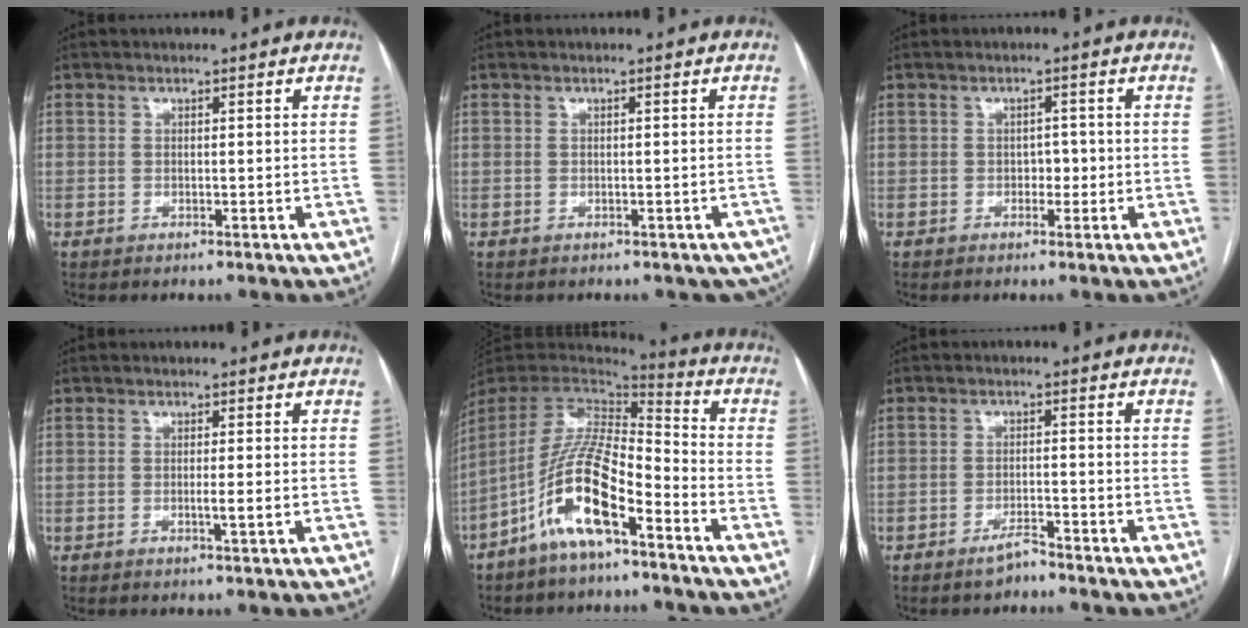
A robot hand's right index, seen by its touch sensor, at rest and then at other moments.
{"total": 5.3, "force": [-3.8, 3.3, 1.6], "torque": [0.002, 0.005, -0.041]}
{"total": 1.8, "force": [-0.4, 1.2, 1.3], "torque": [-0.011, 0.005, -0.006]}
{"total": 1.7, "force": [-0.3, -0.2, 1.6], "torque": [-0.029, -0.004, -0.004]}
{"total": 14.7, "force": [-7.9, 3.5, 11.9], "torque": [-0.241, -0.001, -0.145]}
{"total": 2.7, "force": [-2.3, 0.4, 1.3], "torque": [-0.024, -0.001, -0.040]}